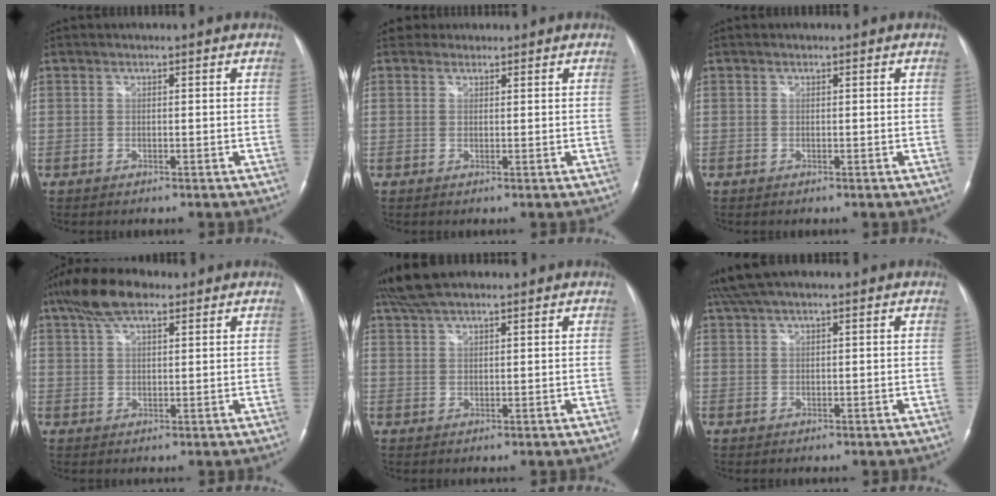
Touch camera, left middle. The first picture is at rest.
{"total": 2.1, "force": [1.7, 1.2, -0.3], "torque": [0.013, 0.015, 0.023]}
{"total": 0.0}
{"total": 7.9, "force": [5.3, 2.8, 5.2], "torque": [-0.105, 0.026, 0.096]}
{"total": 7.0, "force": [5.8, 1.7, 3.6], "torque": [-0.070, 0.034, 0.109]}
{"total": 5.4, "force": [4.3, 0.5, 3.2], "torque": [-0.061, 0.044, 0.081]}